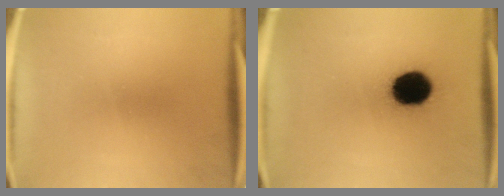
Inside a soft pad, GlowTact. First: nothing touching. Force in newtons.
{"total": 14.4}